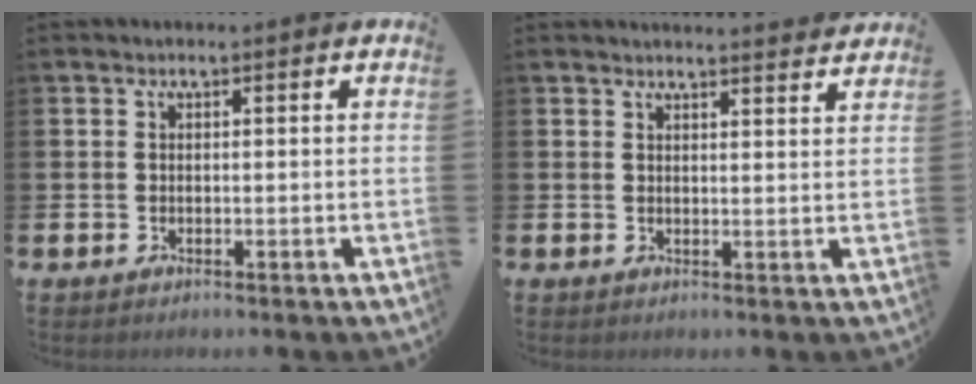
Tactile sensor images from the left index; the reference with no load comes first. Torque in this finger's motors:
{"motor_torque": [0.45, -1.69, 0.12, 0.09]}